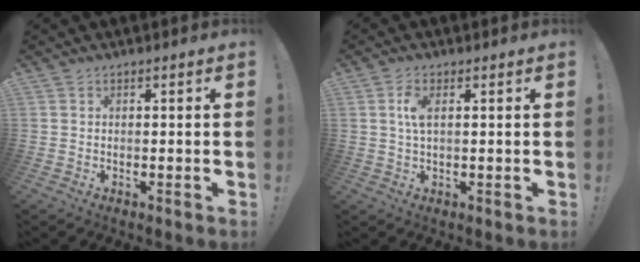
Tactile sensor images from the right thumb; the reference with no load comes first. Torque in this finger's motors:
{"motor_torque": [0.01, 0.01, 0.10, 0.16, 0.15]}